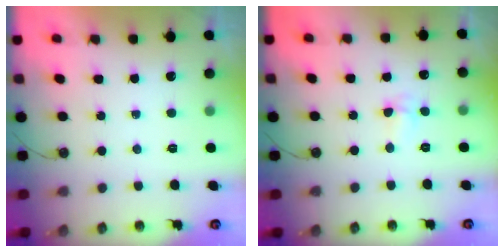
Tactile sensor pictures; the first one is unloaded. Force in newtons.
{"total": 4.0, "press": 3.9, "slide": 0.5}